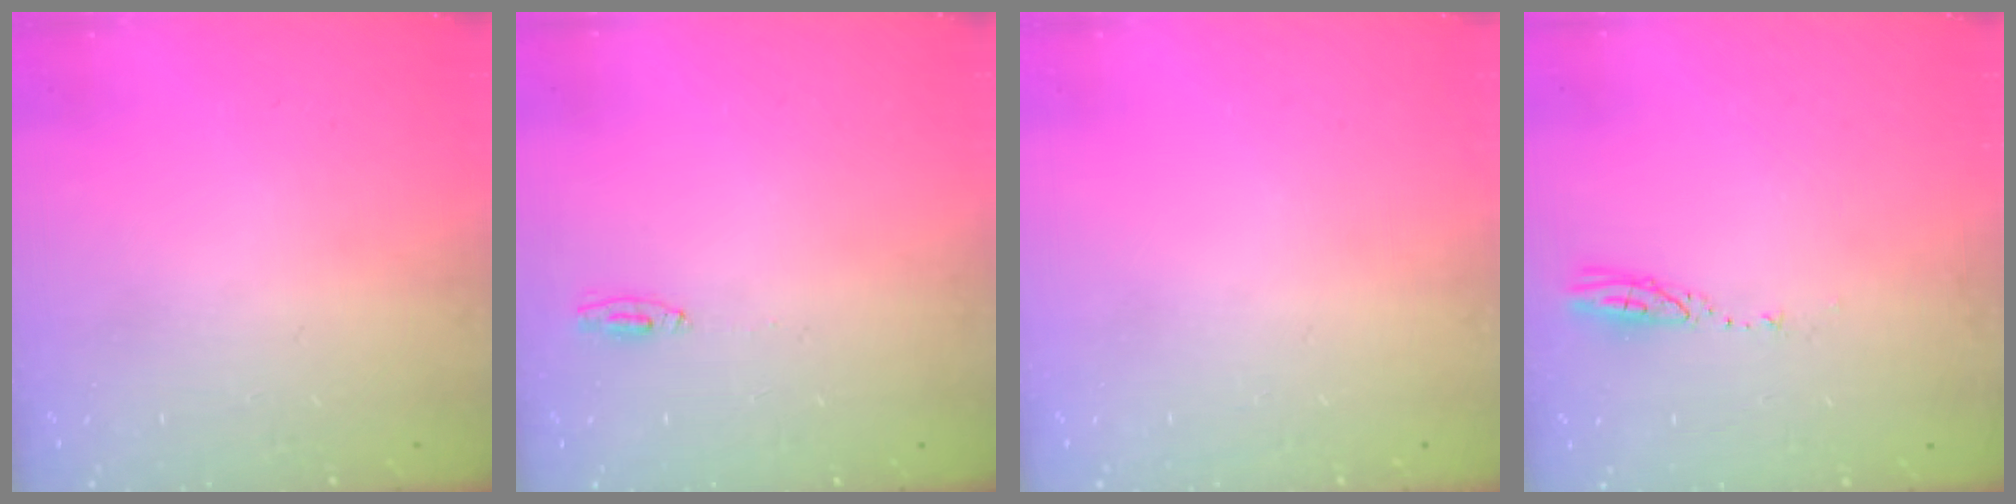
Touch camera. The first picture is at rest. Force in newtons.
{"total": 4.2, "press": 2.6, "slide": 3.3}
{"total": 0.0}
{"total": 3.5, "press": 3.4, "slide": 0.3}